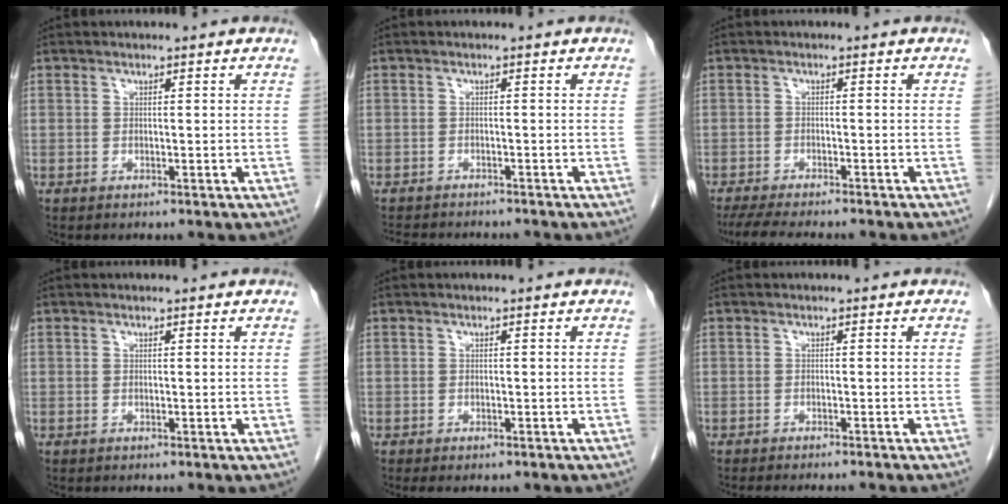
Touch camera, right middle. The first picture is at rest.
{"total": 7.8, "force": [-7.2, 1.5, 2.7], "torque": [-0.040, -0.007, -0.100]}
{"total": 9.4, "force": [-8.0, 1.2, 4.7], "torque": [-0.067, -0.014, -0.119]}
{"total": 0.0}
{"total": 3.1, "force": [-2.5, 1.2, 1.5], "torque": [-0.016, -0.006, -0.027]}
{"total": 6.6, "force": [-5.9, 0.1, 3.0], "torque": [-0.020, -0.011, -0.080]}